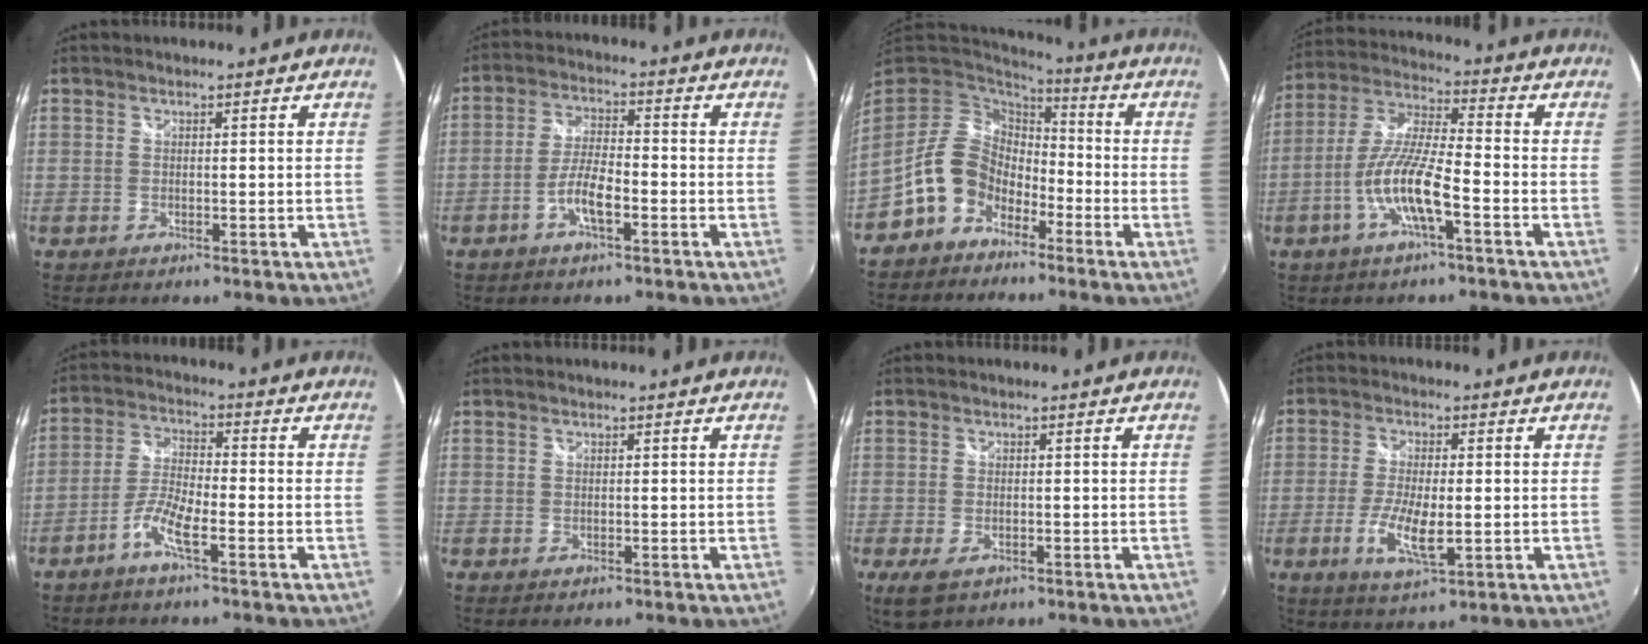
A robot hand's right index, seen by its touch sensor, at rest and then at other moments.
{"total": 6.0, "force": [-2.9, 1.5, 5.0], "torque": [-0.104, 0.003, -0.054]}
{"total": 10.6, "force": [-5.9, 7.7, 4.4], "torque": [-0.090, 0.026, -0.110]}
{"total": 11.2, "force": [-4.6, 1.7, 10.1], "torque": [-0.214, -0.002, -0.088]}
{"total": 6.2, "force": [-3.6, 1.0, 4.9], "torque": [-0.112, 0.004, -0.073]}
{"total": 0.0}
{"total": 4.4, "force": [-2.2, 2.4, 3.0], "torque": [-0.068, -0.014, -0.038]}
{"total": 7.8, "force": [-2.1, 2.4, 7.1], "torque": [-0.145, -0.015, -0.038]}